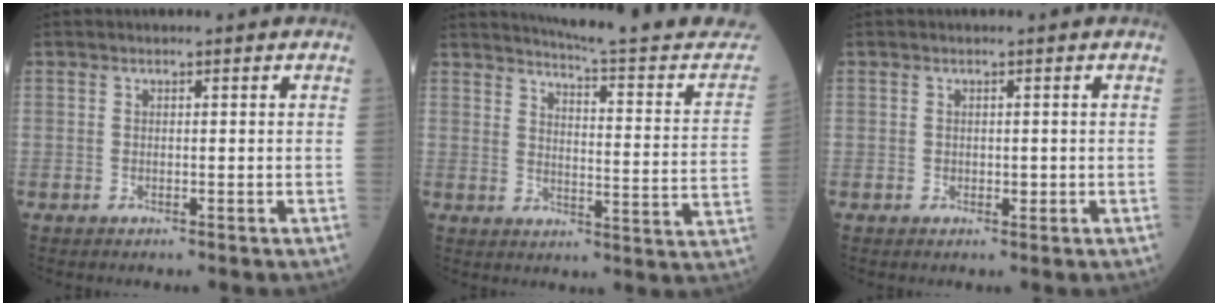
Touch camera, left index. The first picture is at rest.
{"total": 20.4, "force": [19.3, 0.6, 6.7], "torque": [-0.088, -0.082, 0.227]}
{"total": 0.7, "force": [0.1, 0.5, 0.5], "torque": [-0.003, 0.001, 0.000]}